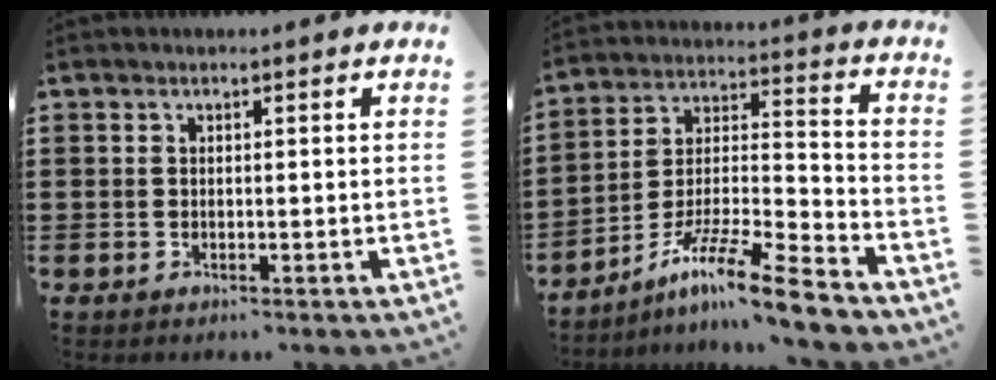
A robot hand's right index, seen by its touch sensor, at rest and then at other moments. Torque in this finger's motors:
{"motor_torque": [1.30, 0.84, 0.39, 0.09]}